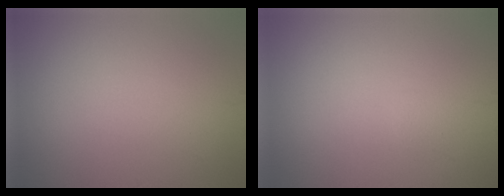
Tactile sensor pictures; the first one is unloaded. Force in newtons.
{"total": 0.5, "press": 0.5, "slide": 0.0}